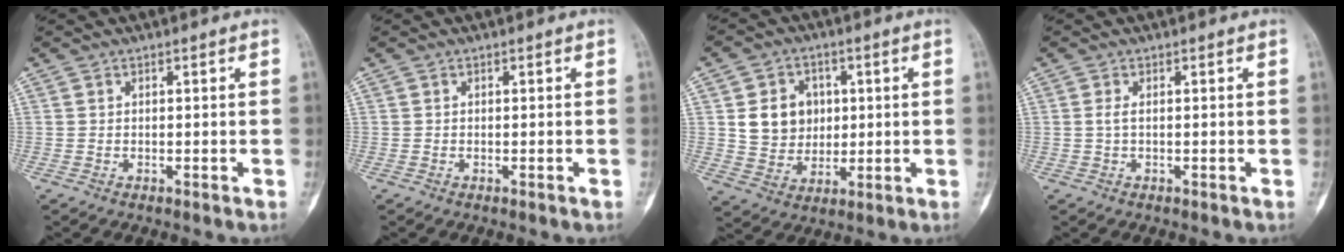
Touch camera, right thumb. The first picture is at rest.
{"total": 0.0}
{"total": 9.8, "force": [1.9, 8.4, 4.8], "torque": [-0.037, -0.006, 0.040]}
{"total": 1.0, "force": [0.0, 0.3, 1.0], "torque": [-0.025, -0.001, 0.001]}